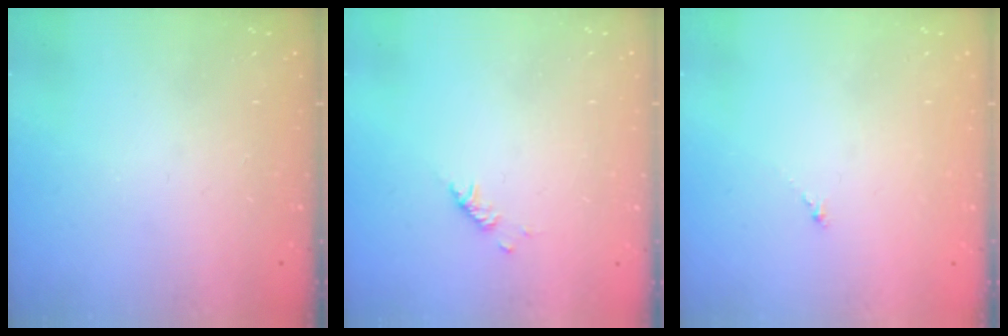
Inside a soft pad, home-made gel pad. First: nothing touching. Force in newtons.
{"total": 2.9, "press": 2.9, "slide": 0.6}
{"total": 0.0}